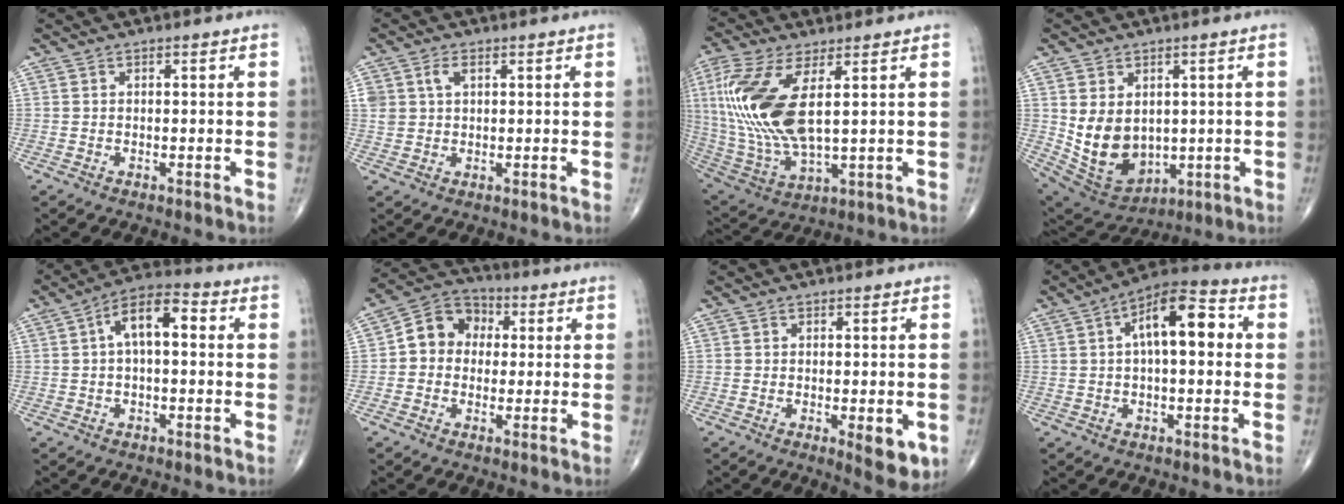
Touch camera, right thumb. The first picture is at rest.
{"total": 3.3, "force": [1.3, 2.1, 2.2], "torque": [-0.042, 0.002, 0.030]}
{"total": 18.9, "force": [4.1, 7.8, 16.8], "torque": [-0.385, -0.019, 0.086]}
{"total": 12.1, "force": [0.8, 8.9, 8.2], "torque": [-0.122, -0.014, 0.048]}
{"total": 9.1, "force": [1.3, 4.3, 7.9], "torque": [-0.128, 0.032, 0.011]}
{"total": 9.0, "force": [0.7, 7.7, 4.6], "torque": [-0.050, 0.027, -0.004]}
{"total": 6.3, "force": [-1.9, 2.3, 5.5], "torque": [-0.056, -0.010, -0.021]}
{"total": 12.7, "force": [2.2, 5.5, 11.2], "torque": [-0.166, 0.031, 0.025]}